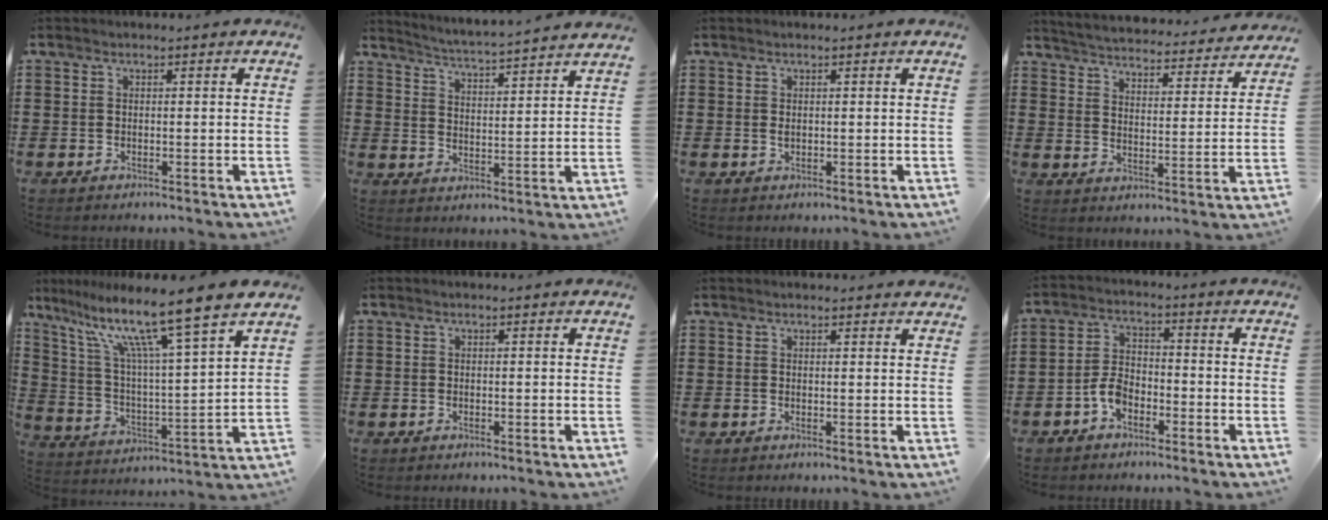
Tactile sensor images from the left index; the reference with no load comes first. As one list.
[{"total": 3.9, "force": [3.8, -0.9, 0.3], "torque": [-0.026, -0.037, 0.059]}, {"total": 0.7, "force": [0.2, 0.3, 0.5], "torque": [-0.012, 0.001, 0.004]}, {"total": 4.1, "force": [4.0, -0.3, 0.1], "torque": [-0.027, -0.040, 0.063]}, {"total": 12.3, "force": [9.4, -0.1, 7.9], "torque": [-0.179, -0.059, 0.148]}, {"total": 0.0}, {"total": 1.2, "force": [1.1, 0.1, 0.2], "torque": [-0.005, 0.000, 0.022]}, {"total": 4.2, "force": [-2.4, 2.4, 2.6], "torque": [-0.068, 0.004, -0.052]}]